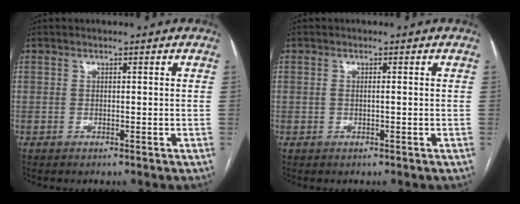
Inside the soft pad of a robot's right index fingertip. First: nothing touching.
{"total": 0.9, "force": [-0.1, 0.2, 0.8], "torque": [-0.020, 0.003, 0.000]}